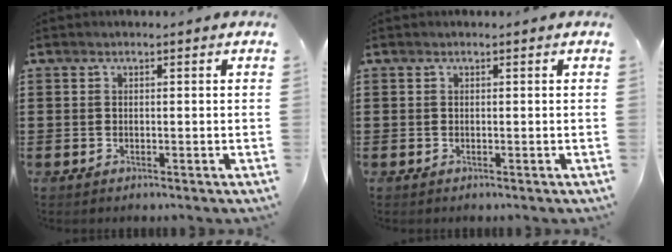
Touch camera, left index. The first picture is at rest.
{"total": 0.0}